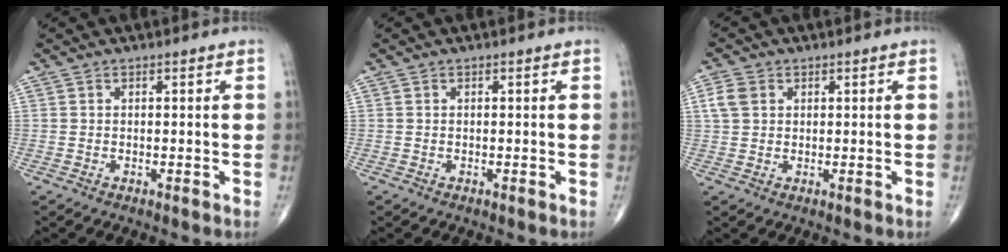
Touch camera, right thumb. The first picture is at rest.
{"total": 0.0}
{"total": 3.7, "force": [1.2, 2.9, 2.1], "torque": [-0.042, 0.006, 0.024]}